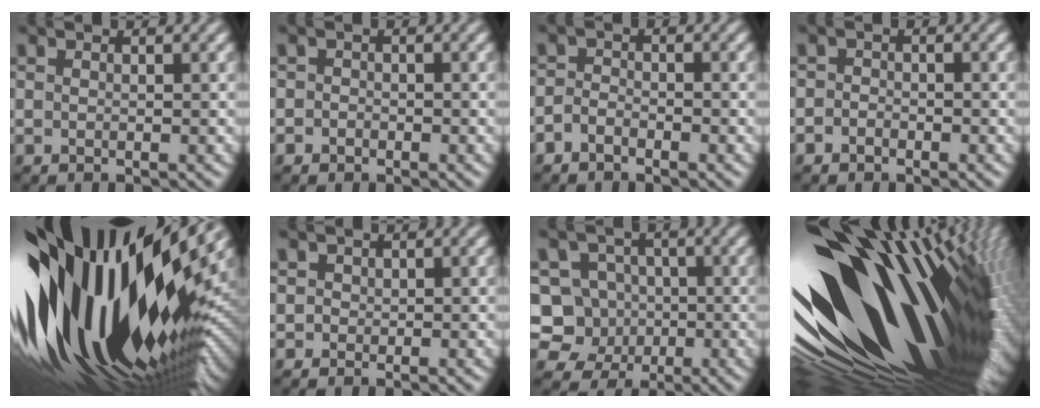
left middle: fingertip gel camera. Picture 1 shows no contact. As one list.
[{"total": 0.9, "force": [-0.3, 0.8, 0.2], "torque": [0.006, -0.003, -0.011]}, {"total": 1.5, "force": [-1.1, 0.9, 0.6], "torque": [-0.009, 0.004, -0.027]}, {"total": 1.1, "force": [-0.6, 0.9, 0.3], "torque": [0.007, 0.002, -0.018]}, {"total": 21.2, "force": [1.8, 8.9, 19.1], "torque": [-0.337, -0.042, 0.019]}, {"total": 0.7, "force": [0.3, 0.6, 0.0], "torque": [0.006, -0.001, 0.004]}, {"total": 5.7, "force": [-1.0, 5.3, 2.0], "torque": [-0.010, 0.014, -0.048]}, {"total": 20.3, "force": [1.1, 10.2, 17.6], "torque": [-0.329, -0.043, 0.016]}]